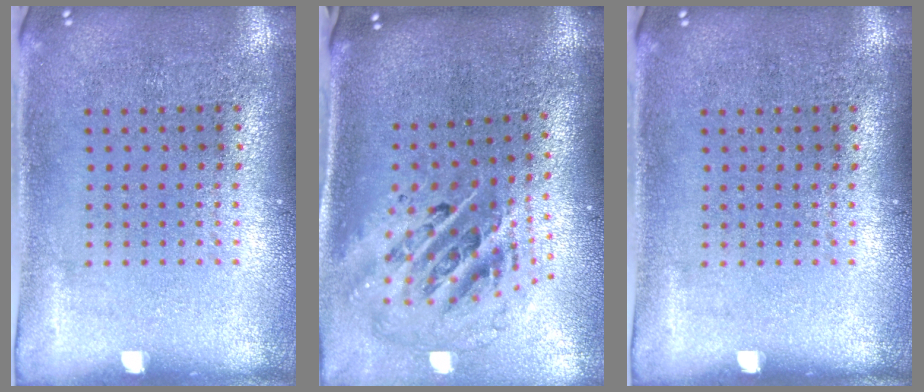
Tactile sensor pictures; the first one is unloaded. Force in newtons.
{"total": 2.8, "press": 1.9, "slide": 2.1}
{"total": 0.0}